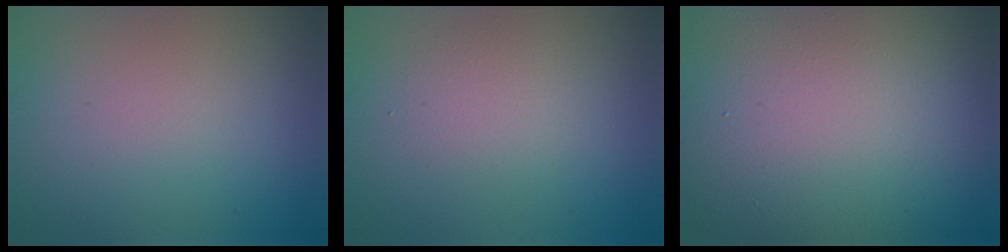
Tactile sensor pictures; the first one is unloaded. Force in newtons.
{"total": 1.7, "press": 1.7, "slide": 0.1}
{"total": 18.5, "press": 18.5, "slide": 1.2}